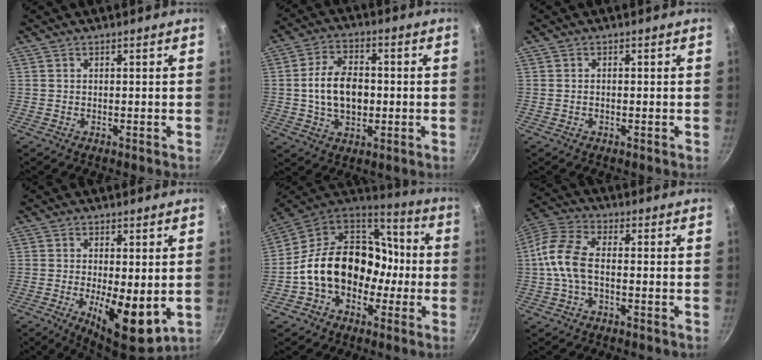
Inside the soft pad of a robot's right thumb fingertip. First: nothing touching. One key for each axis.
{"total": 11.1, "fx": -0.3, "fy": 7.2, "fz": 8.5, "tx": -0.133, "ty": 0.015, "tz": -0.009}
{"total": 0.6, "fx": -0.2, "fy": 0.4, "fz": 0.4, "tx": -0.008, "ty": 0.004, "tz": -0.004}
{"total": 10.9, "fx": -1.8, "fy": 4.1, "fz": 10.0, "tx": -0.142, "ty": -0.010, "tz": -0.015}
{"total": 21.2, "fx": -3.2, "fy": 16.2, "fz": 13.2, "tx": -0.176, "ty": 0.068, "tz": -0.053}
{"total": 9.3, "fx": -1.1, "fy": 5.0, "fz": 7.8, "tx": -0.165, "ty": 0.031, "tz": -0.040}